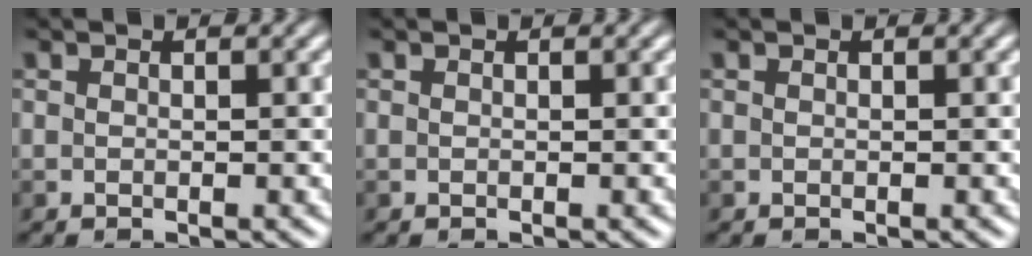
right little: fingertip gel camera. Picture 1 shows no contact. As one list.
[{"total": 0.0}, {"total": 0.0}]